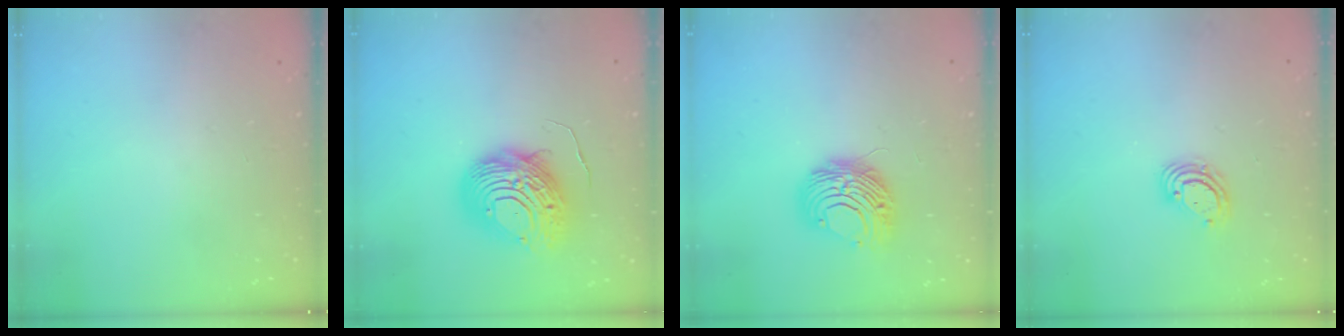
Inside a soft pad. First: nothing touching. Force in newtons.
{"total": 13.2, "press": 13.1, "slide": 1.5}
{"total": 8.9, "press": 8.9, "slide": 0.0}
{"total": 5.4, "press": 5.4, "slide": 0.7}